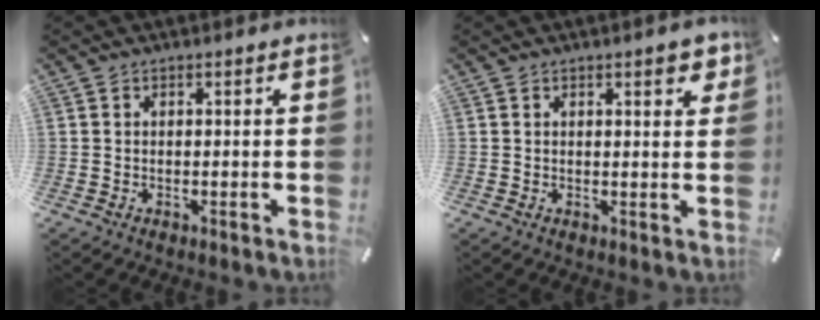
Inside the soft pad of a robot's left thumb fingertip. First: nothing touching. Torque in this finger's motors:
{"motor_torque": [0.71, 0.84, 0.25, -0.34, 0.08]}